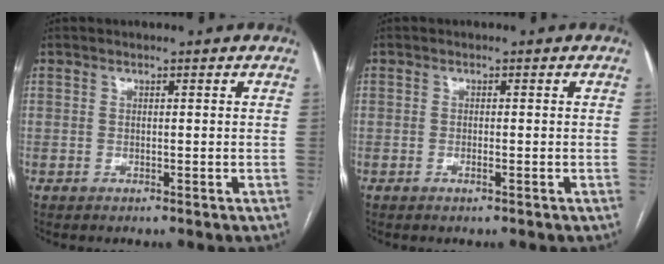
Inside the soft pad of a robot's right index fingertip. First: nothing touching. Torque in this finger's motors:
{"motor_torque": [-0.04, 0.00, -0.04, -0.01]}